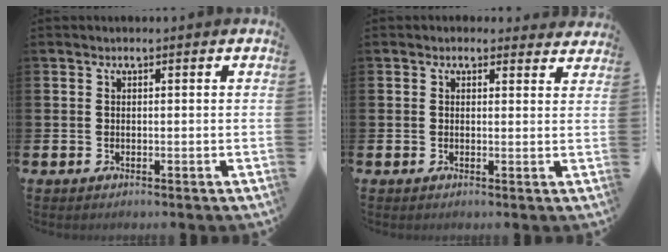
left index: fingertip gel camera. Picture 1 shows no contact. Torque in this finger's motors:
{"motor_torque": [0.88, -1.26, -0.08, 0.02]}